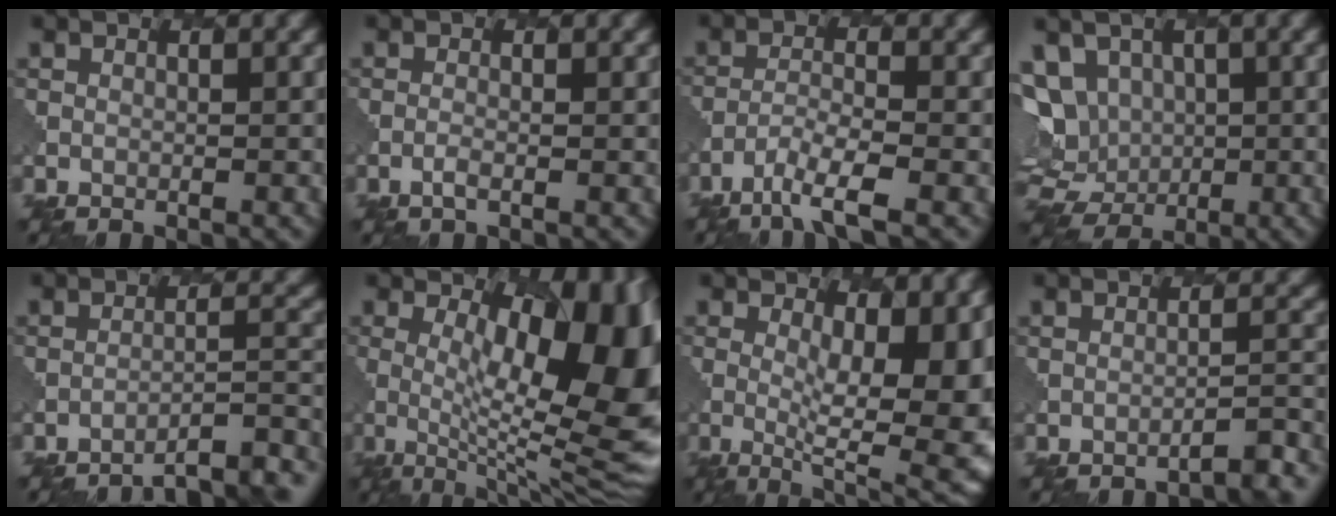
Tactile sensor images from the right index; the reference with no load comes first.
{"total": 0.7, "force": [-0.2, 0.2, 0.6], "torque": [-0.014, 0.002, -0.009]}
{"total": 4.1, "force": [-2.9, 0.7, 2.9], "torque": [-0.058, -0.004, -0.061]}
{"total": 11.0, "force": [2.0, 9.3, 5.6], "torque": [-0.113, 0.032, 0.011]}
{"total": 7.0, "force": [-6.3, 1.2, 2.9], "torque": [-0.022, 0.018, -0.084]}
{"total": 14.9, "force": [2.2, 5.9, 13.5], "torque": [-0.166, -0.002, 0.034]}
{"total": 12.2, "force": [1.1, 4.8, 11.2], "torque": [-0.118, -0.003, 0.017]}
{"total": 3.7, "force": [-3.2, 0.7, 1.8], "torque": [-0.007, 0.014, -0.046]}